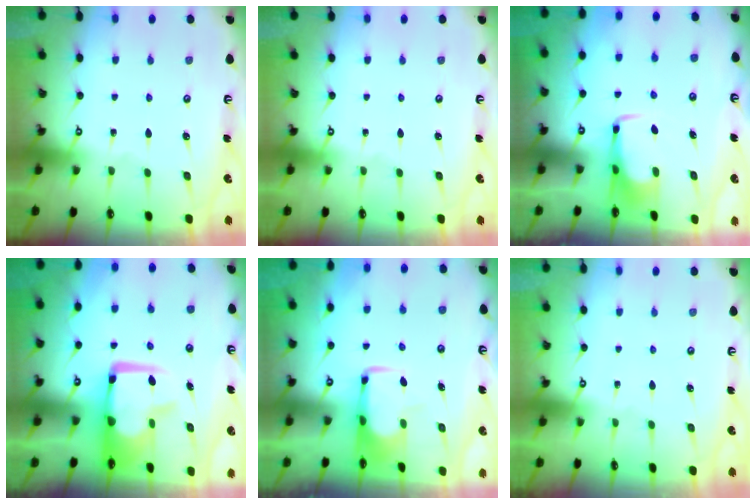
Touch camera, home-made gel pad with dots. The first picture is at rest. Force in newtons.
{"total": 0.0}
{"total": 3.3, "press": 3.3, "slide": 0.4}
{"total": 6.5, "press": 6.4, "slide": 1.2}
{"total": 1.6, "press": 1.5, "slide": 0.4}
{"total": 1.5, "press": 1.4, "slide": 0.6}